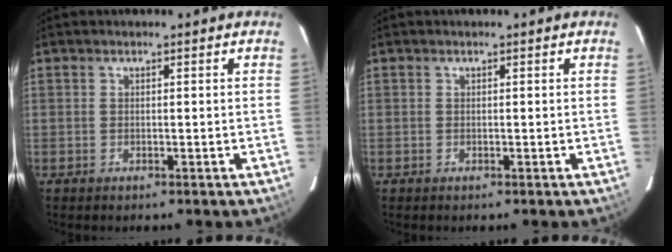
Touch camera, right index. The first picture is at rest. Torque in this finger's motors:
{"motor_torque": [-0.01, 0.01, 0.00, 0.01]}